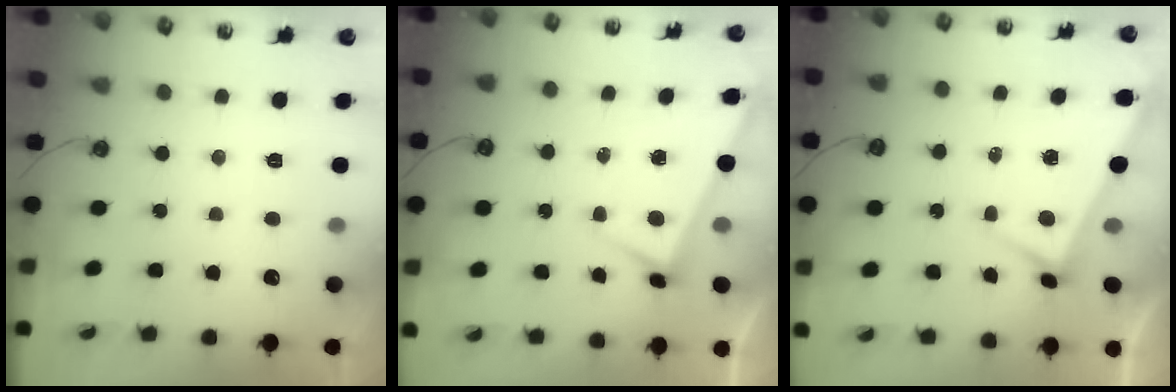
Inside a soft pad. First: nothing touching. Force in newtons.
{"total": 3.1, "press": 3.1, "slide": 0.1}
{"total": 3.8, "press": 3.8, "slide": 0.2}